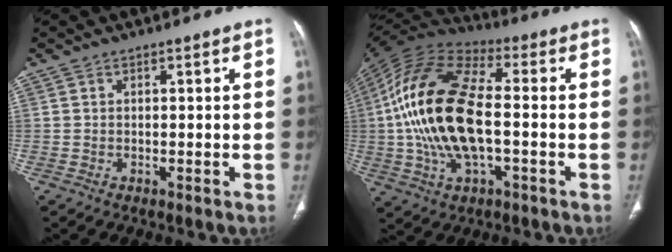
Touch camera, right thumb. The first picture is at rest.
{"total": 21.7, "force": [-1.4, 10.2, 19.2], "torque": [-0.394, 0.022, -0.029]}